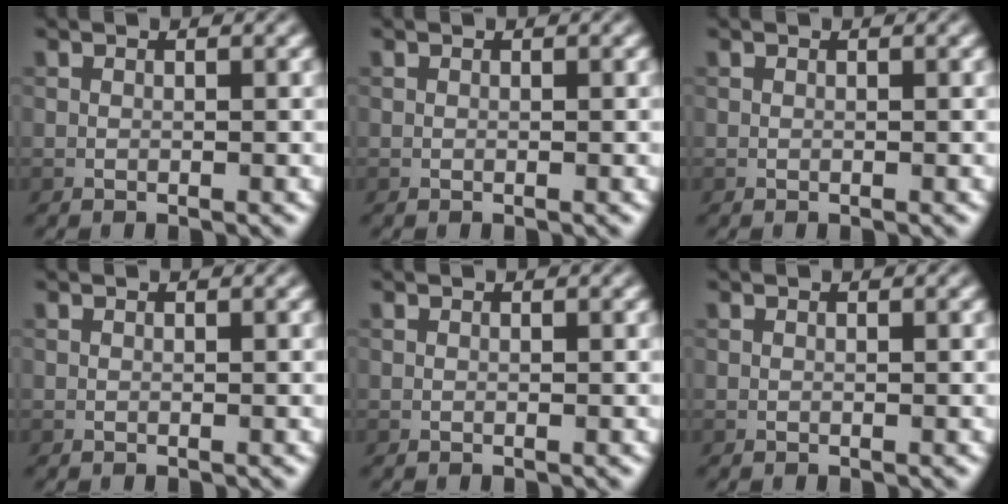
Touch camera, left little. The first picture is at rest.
{"total": 0.0}
{"total": 0.0}
{"total": 0.0}
{"total": 0.0}
{"total": 0.0}